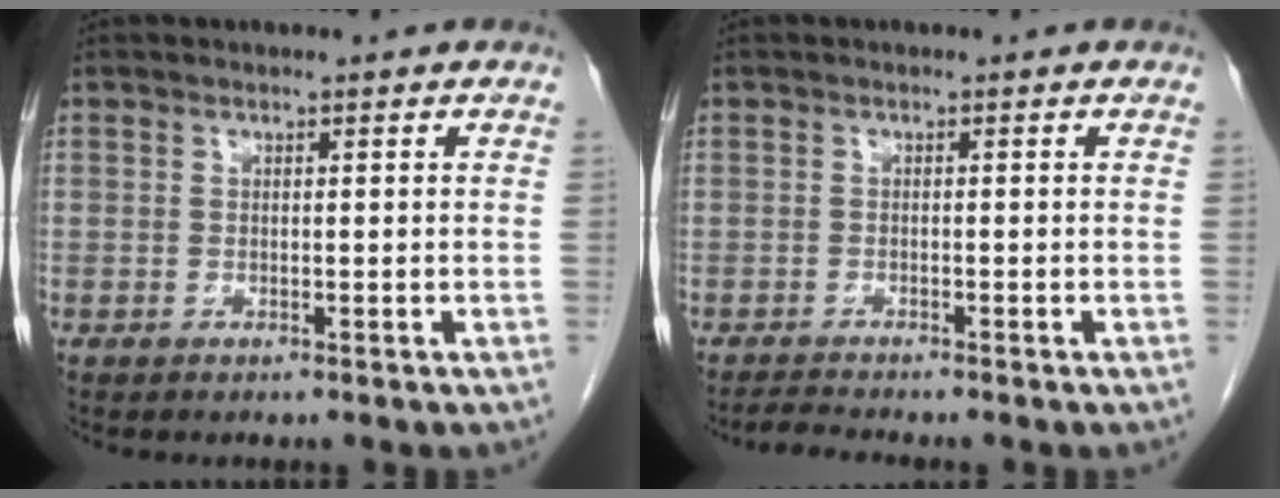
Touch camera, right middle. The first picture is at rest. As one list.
[{"total": 2.2, "force": [-2.1, -0.5, 0.4], "torque": [-0.015, -0.013, -0.039]}]